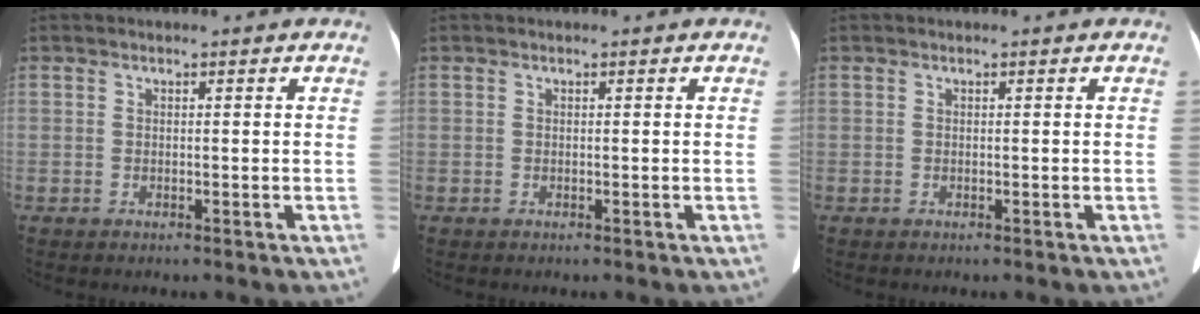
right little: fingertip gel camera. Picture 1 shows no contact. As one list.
[{"total": 0.0}, {"total": 0.0}]